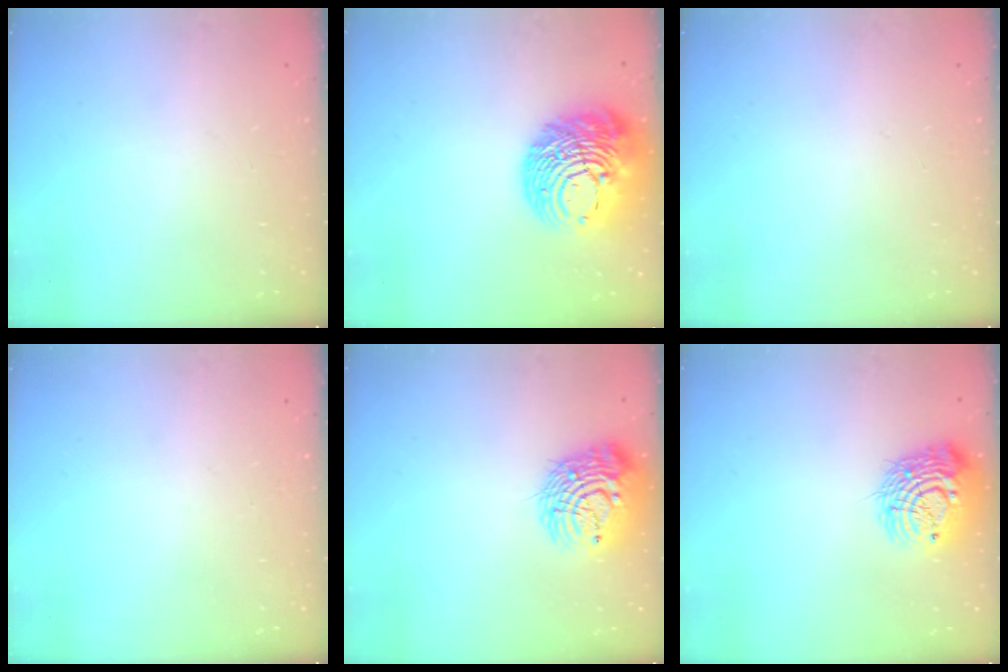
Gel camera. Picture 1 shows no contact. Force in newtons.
{"total": 18.4, "press": 18.2, "slide": 2.1}
{"total": 0.0}
{"total": 0.0}
{"total": 13.3, "press": 13.2, "slide": 2.0}
{"total": 12.5, "press": 12.4, "slide": 1.4}